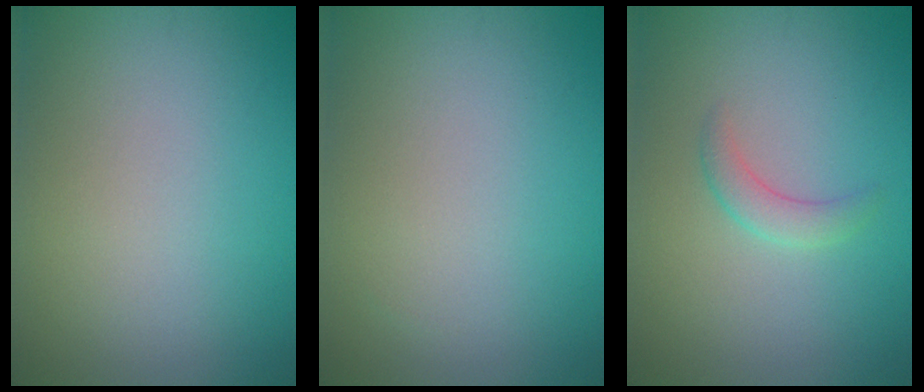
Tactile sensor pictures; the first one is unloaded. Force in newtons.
{"total": 0.0}
{"total": 1.7, "press": 1.7, "slide": 0.1}